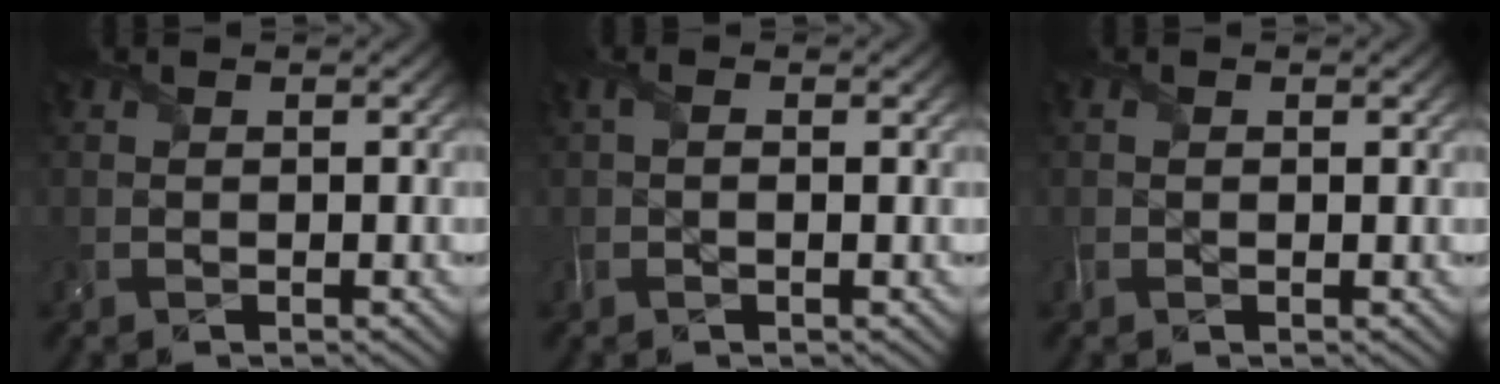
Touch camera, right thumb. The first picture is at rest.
{"total": 1.7, "force": [0.2, 0.6, 1.6], "torque": [-0.040, 0.003, -0.002]}
{"total": 1.3, "force": [0.1, 0.9, 0.9], "torque": [-0.022, -0.004, 0.003]}